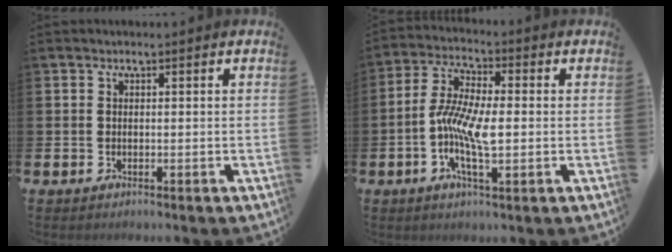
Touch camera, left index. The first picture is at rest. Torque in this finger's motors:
{"motor_torque": [1.71, 0.43, 0.35, 0.10]}